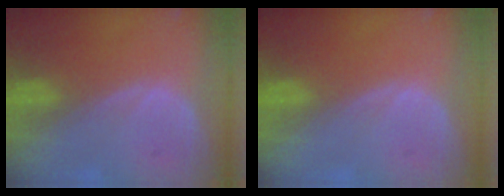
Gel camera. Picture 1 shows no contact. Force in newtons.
{"total": 0.0}